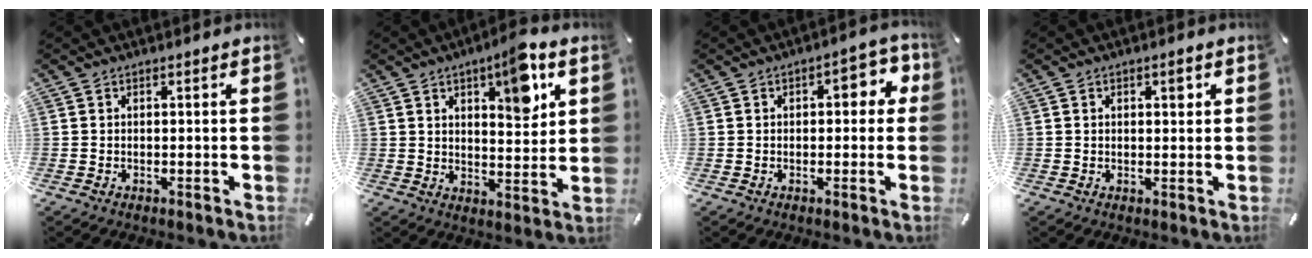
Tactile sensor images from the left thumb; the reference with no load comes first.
{"total": 10.6, "force": [5.9, 4.2, 7.7], "torque": [-0.096, -0.031, 0.094]}
{"total": 6.0, "force": [0.8, 3.5, 4.8], "torque": [-0.045, -0.002, 0.001]}
{"total": 2.4, "force": [0.8, 1.2, 1.9], "torque": [-0.023, 0.000, 0.009]}